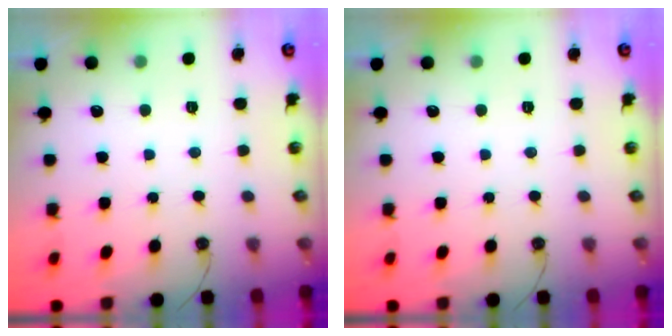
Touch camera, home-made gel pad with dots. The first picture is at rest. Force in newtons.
{"total": 0.0}